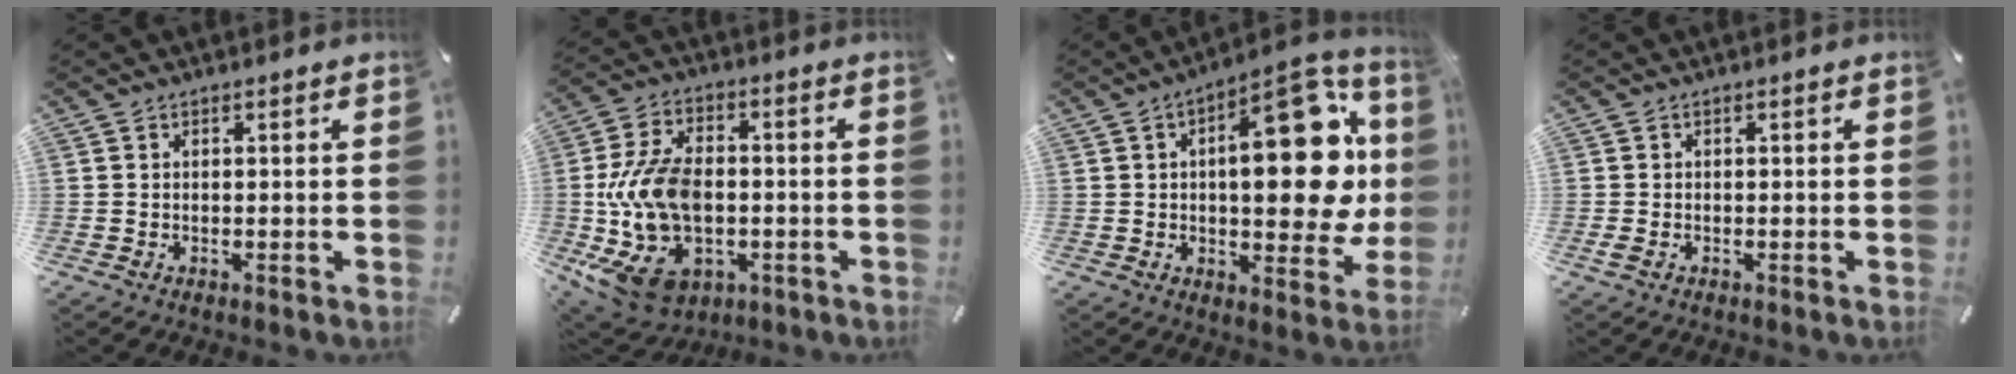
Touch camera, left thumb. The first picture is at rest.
{"total": 18.5, "force": [-2.7, 13.2, 12.7], "torque": [-0.258, 0.009, -0.030]}
{"total": 23.9, "force": [4.5, 10.8, 20.8], "torque": [-0.271, -0.030, 0.071]}
{"total": 0.8, "force": [-0.3, 0.5, 0.5], "torque": [-0.009, -0.002, -0.005]}